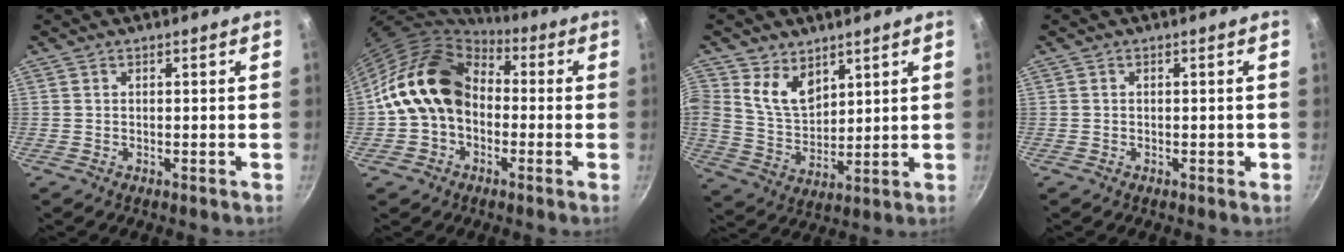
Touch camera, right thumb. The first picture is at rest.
{"total": 15.1, "force": [0.0, 11.6, 9.8], "torque": [-0.139, 0.040, -0.013]}
{"total": 8.5, "force": [4.7, 5.7, 4.2], "torque": [-0.057, -0.037, 0.097]}
{"total": 0.8, "force": [-0.2, 0.6, 0.5], "torque": [-0.003, 0.005, -0.003]}